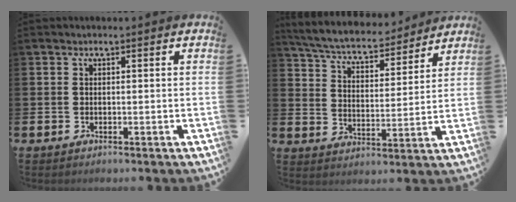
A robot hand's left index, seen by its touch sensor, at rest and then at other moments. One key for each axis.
{"total": 6.2, "fx": 5.9, "fy": 1.2, "fz": 1.5, "tx": -0.060, "ty": -0.046, "tz": 0.098}